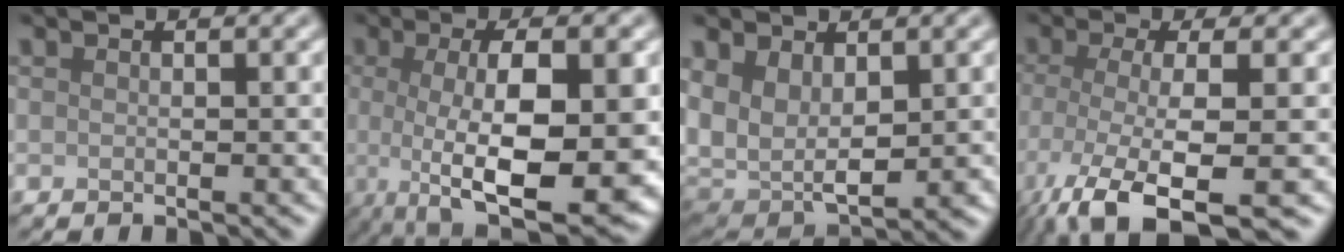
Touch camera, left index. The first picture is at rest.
{"total": 10.5, "force": [-1.1, 3.3, 9.9], "torque": [-0.159, -0.019, -0.013]}
{"total": 7.2, "force": [0.8, 5.0, 5.1], "torque": [-0.128, -0.018, 0.023]}
{"total": 9.4, "force": [-5.1, 2.6, 7.5], "torque": [-0.134, -0.026, -0.087]}